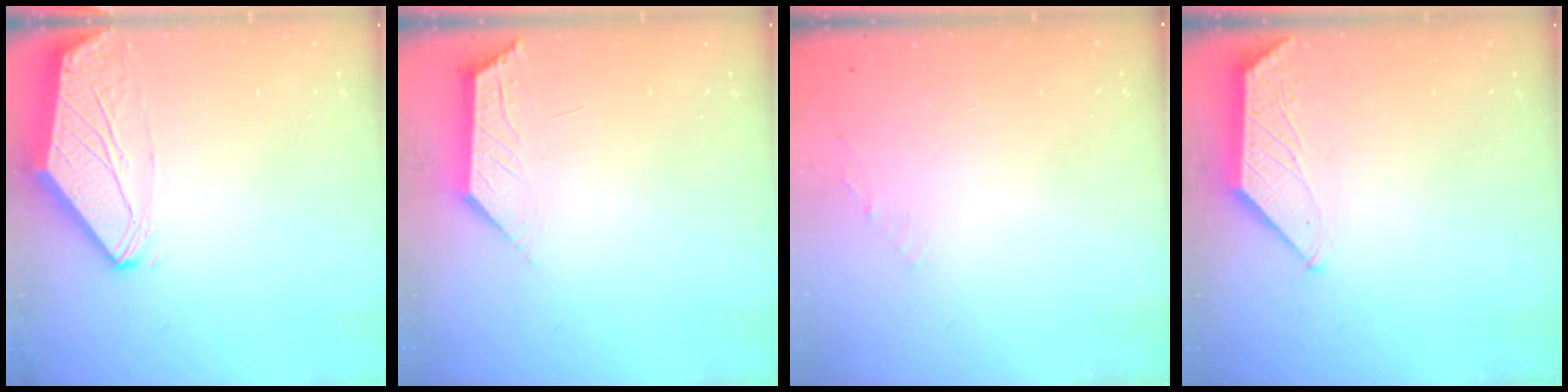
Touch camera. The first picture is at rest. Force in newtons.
{"total": 1.8, "press": 1.7, "slide": 0.4}
{"total": 0.6, "press": 0.5, "slide": 0.3}
{"total": 0.7, "press": 0.7, "slide": 0.1}